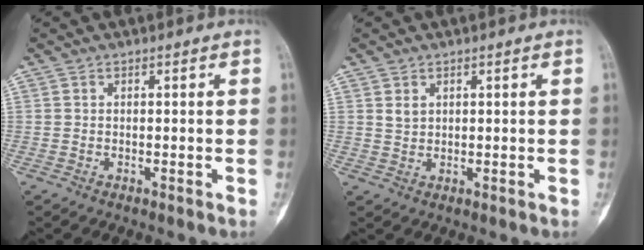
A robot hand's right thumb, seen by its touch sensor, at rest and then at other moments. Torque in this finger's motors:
{"motor_torque": [-0.11, 0.29, 0.03, -0.09, -0.01]}